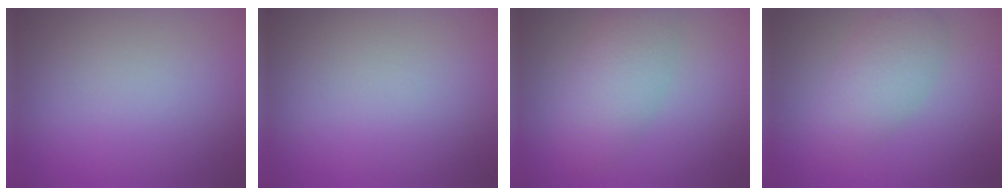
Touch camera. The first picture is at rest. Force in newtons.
{"total": 0.0}
{"total": 4.6, "press": 4.6, "slide": 0.3}
{"total": 3.7, "press": 3.7, "slide": 0.1}